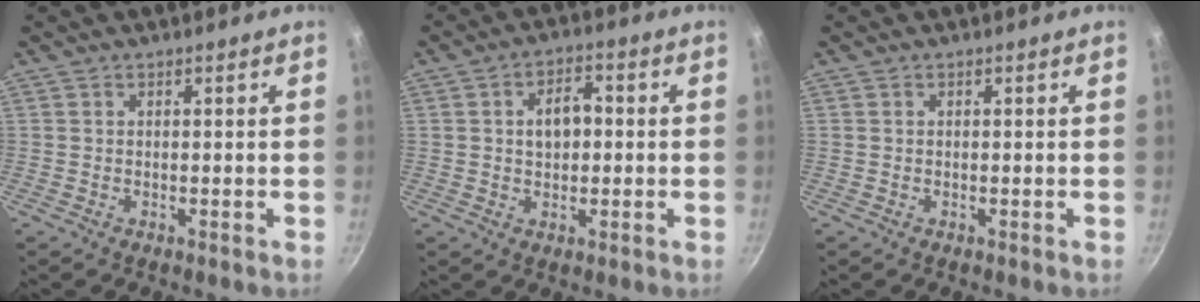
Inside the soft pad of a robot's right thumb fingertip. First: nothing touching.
{"total": 6.2, "force": [0.3, 4.1, 4.7], "torque": [-0.049, 0.016, 0.002]}
{"total": 0.0}